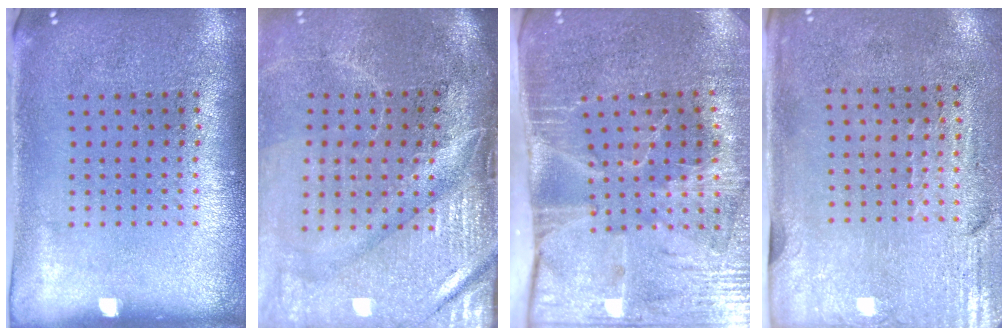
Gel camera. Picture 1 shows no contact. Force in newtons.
{"total": 4.7, "press": 4.0, "slide": 2.5}
{"total": 4.3, "press": 3.6, "slide": 2.4}
{"total": 3.0, "press": 2.5, "slide": 1.6}